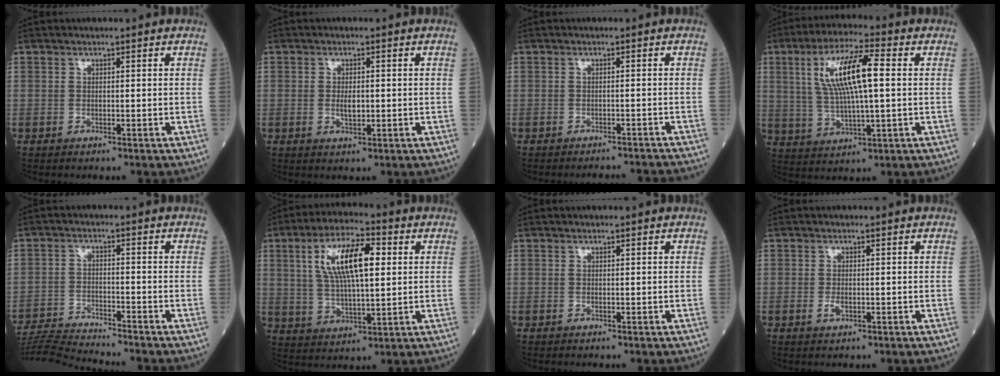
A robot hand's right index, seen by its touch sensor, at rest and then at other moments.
{"total": 2.3, "force": [-0.1, 0.9, 2.1], "torque": [-0.036, -0.001, 0.000]}
{"total": 6.6, "force": [-6.5, -0.2, 1.0], "torque": [-0.004, -0.009, -0.072]}
{"total": 12.2, "force": [2.5, 2.1, 11.7], "torque": [-0.230, 0.016, 0.046]}
{"total": 9.3, "force": [-9.1, -1.6, 1.3], "torque": [-0.020, -0.011, -0.163]}
{"total": 12.5, "force": [3.3, 3.7, 11.5], "torque": [-0.222, 0.018, 0.061]}
{"total": 0.0}
{"total": 1.3, "force": [-0.4, 0.5, 1.1], "torque": [-0.026, -0.003, -0.006]}